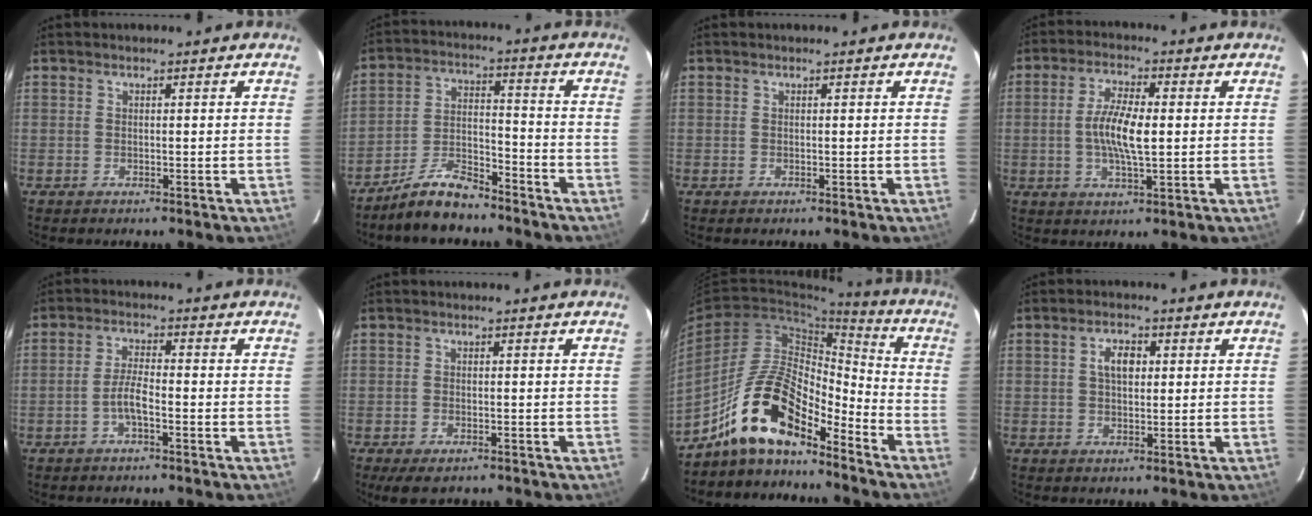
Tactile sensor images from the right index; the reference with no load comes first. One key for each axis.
{"total": 9.0, "fx": -7.6, "fy": 2.8, "fz": 3.9, "tx": -0.092, "ty": 0.019, "tz": -0.141}
{"total": 0.0}
{"total": 7.9, "fx": 0.0, "fy": 2.2, "fz": 7.6, "tx": -0.148, "ty": 0.003, "tz": -0.003}
{"total": 3.7, "fx": -1.8, "fy": 0.7, "fz": 3.1, "tx": -0.068, "ty": 0.005, "tz": -0.037}
{"total": 4.7, "fx": -3.4, "fy": 2.0, "fz": 2.5, "tx": -0.061, "ty": -0.018, "tz": -0.055}
{"total": 15.1, "fx": -11.5, "fy": 5.1, "fz": 8.5, "tx": -0.164, "ty": 0.018, "tz": -0.217}
{"total": 4.0, "fx": 0.9, "fy": 2.3, "fz": 3.1, "tx": -0.054, "ty": 0.011, "tz": 0.017}